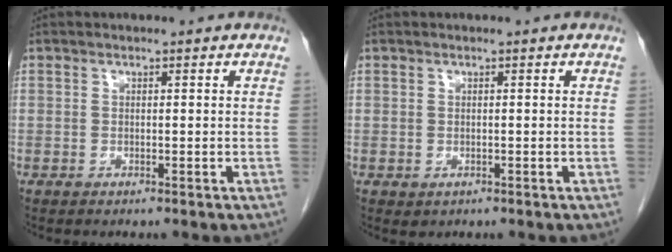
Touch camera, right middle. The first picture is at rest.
{"total": 0.7, "force": [-0.2, 0.6, 0.3], "torque": [-0.006, 0.001, 0.002]}